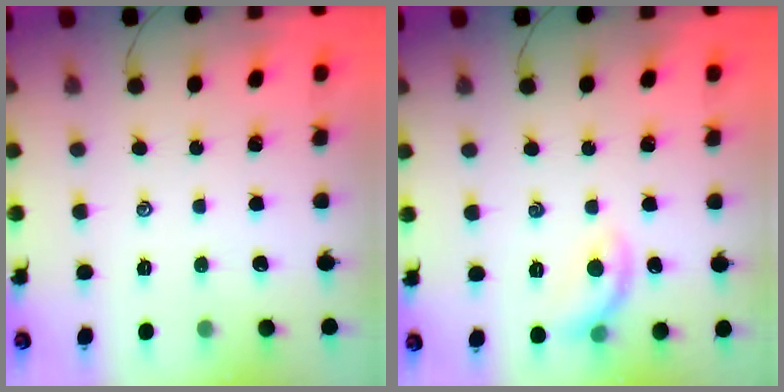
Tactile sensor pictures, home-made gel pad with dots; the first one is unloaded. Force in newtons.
{"total": 8.8, "press": 8.7, "slide": 0.4}